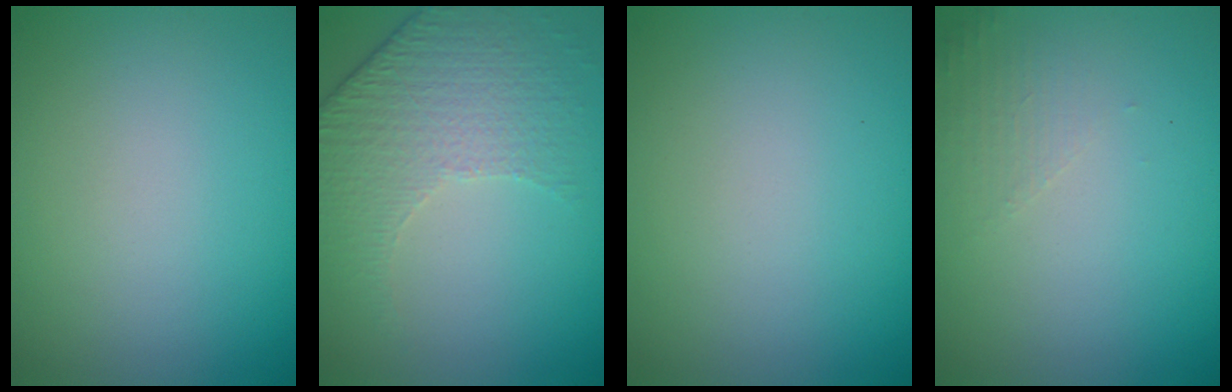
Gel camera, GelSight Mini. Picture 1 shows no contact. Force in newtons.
{"total": 4.7, "press": 3.3, "slide": 3.3}
{"total": 0.0}
{"total": 1.3, "press": 1.2, "slide": 0.4}